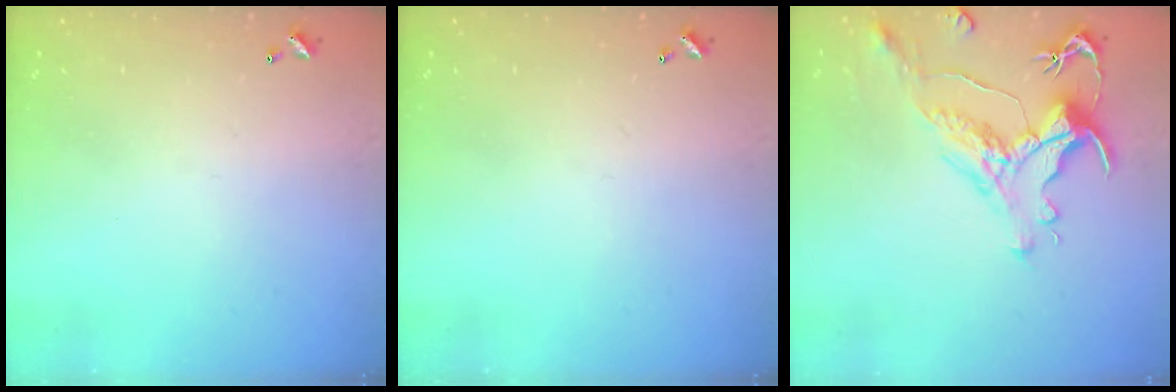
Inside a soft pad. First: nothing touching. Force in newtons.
{"total": 0.0}
{"total": 1.4, "press": 0.2, "slide": 1.4}